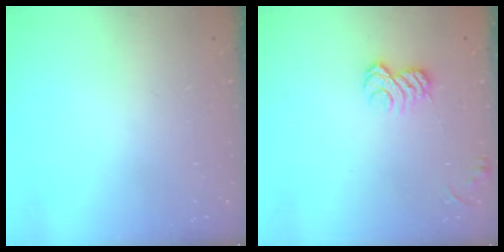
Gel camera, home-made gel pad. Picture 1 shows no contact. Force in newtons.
{"total": 6.6, "press": 6.6, "slide": 0.9}